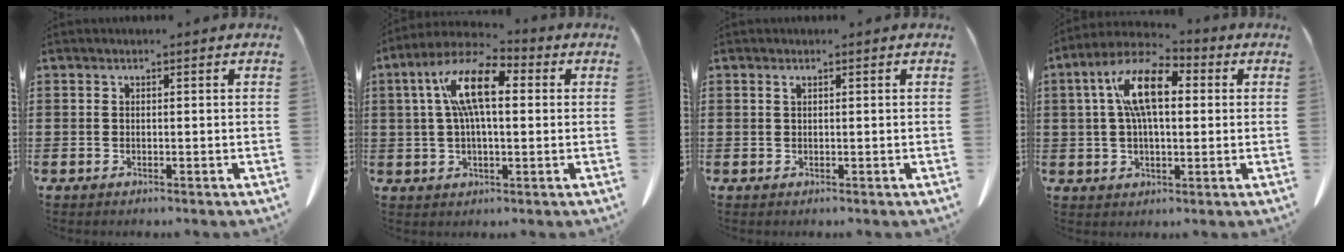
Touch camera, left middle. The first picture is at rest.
{"total": 10.5, "force": [2.5, 3.7, 9.5], "torque": [-0.209, 0.004, 0.033]}
{"total": 0.6, "force": [0.3, 0.1, 0.5], "torque": [-0.011, 0.001, 0.006]}
{"total": 10.6, "force": [3.0, 4.7, 9.0], "torque": [-0.199, 0.008, 0.045]}